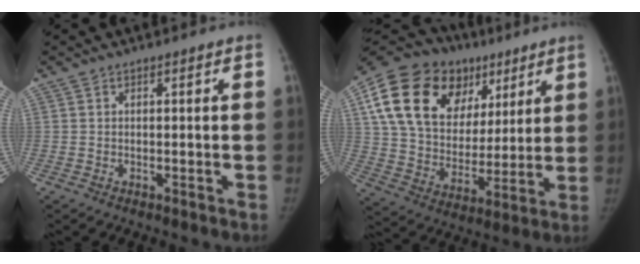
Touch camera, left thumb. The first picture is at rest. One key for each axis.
{"total": 26.2, "fx": 11.7, "fy": 17.6, "fz": 15.5, "tx": -0.248, "ty": 0.016, "tz": 0.200}